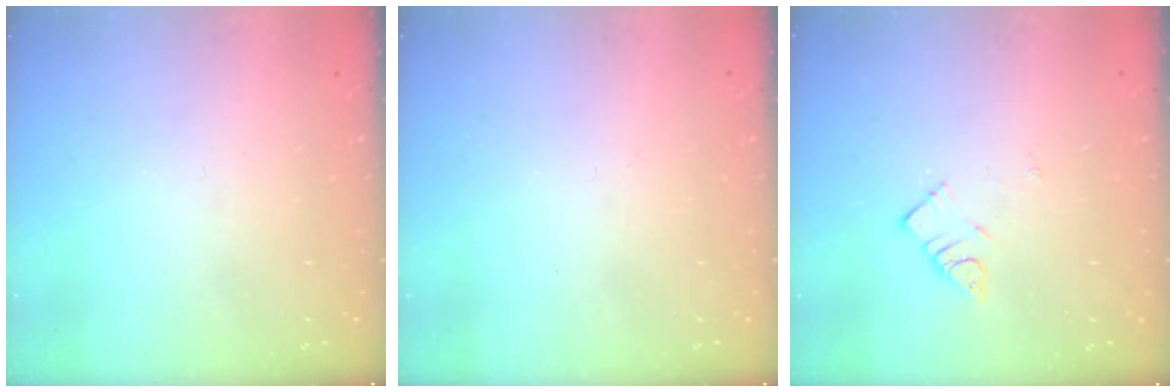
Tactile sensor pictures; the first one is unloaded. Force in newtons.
{"total": 2.2, "press": 2.2, "slide": 0.4}
{"total": 4.4, "press": 4.4, "slide": 0.2}